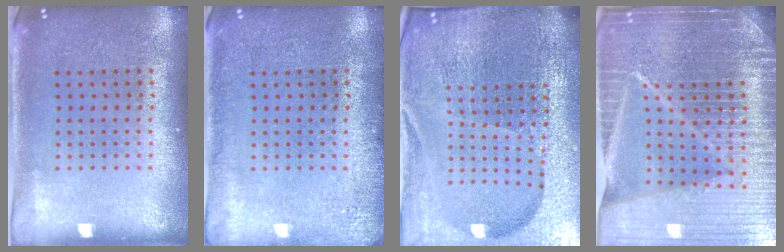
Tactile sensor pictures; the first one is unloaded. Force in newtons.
{"total": 1.8, "press": 1.8, "slide": 0.3}
{"total": 6.9, "press": 5.9, "slide": 3.6}
{"total": 7.2, "press": 6.1, "slide": 3.7}